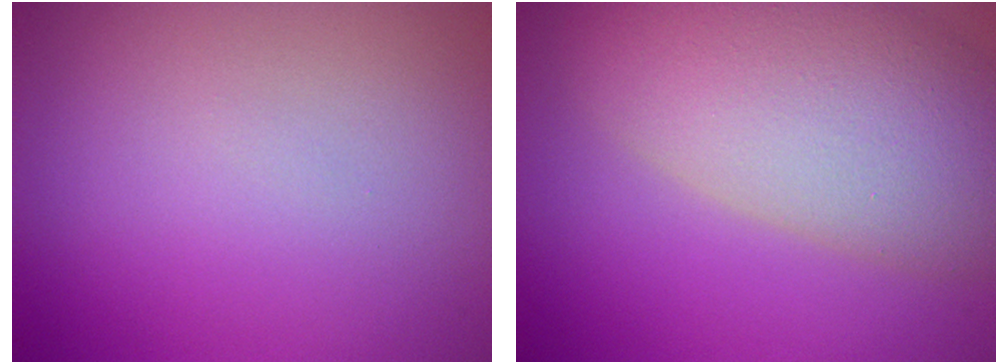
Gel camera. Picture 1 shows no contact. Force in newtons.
{"total": 10.3, "press": 10.3, "slide": 0.8}